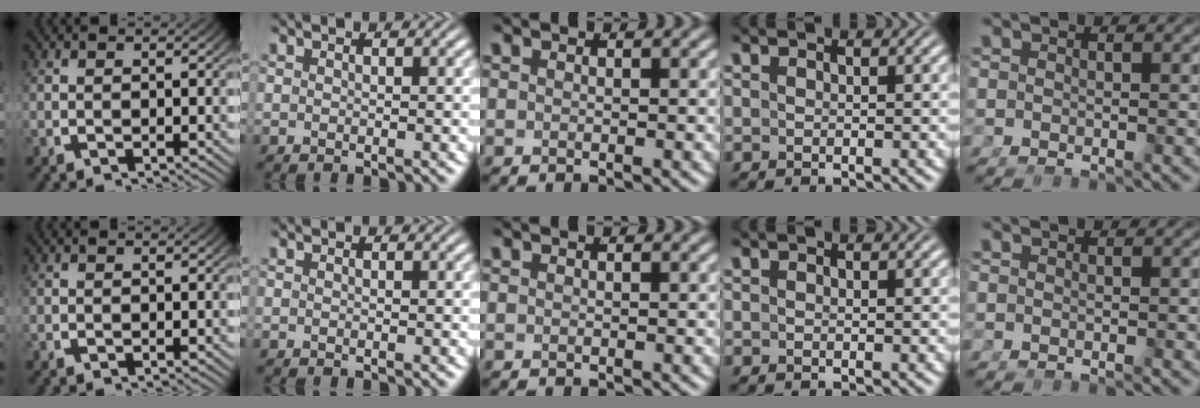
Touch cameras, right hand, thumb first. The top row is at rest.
{}